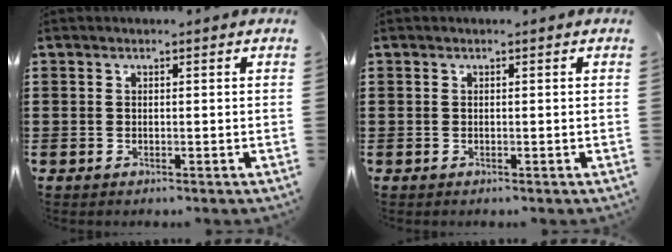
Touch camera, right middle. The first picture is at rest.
{"total": 0.0}